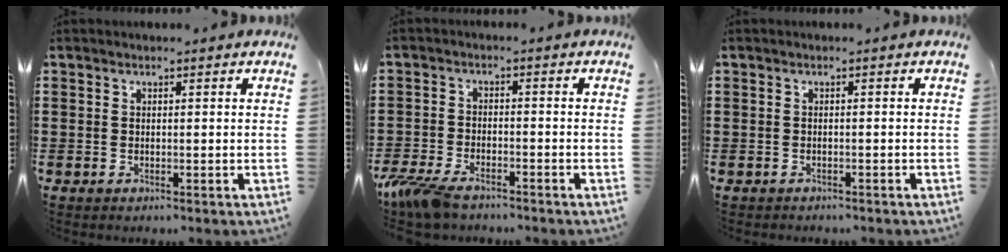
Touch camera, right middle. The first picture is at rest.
{"total": 5.6, "force": [-4.4, 1.5, 3.0], "torque": [-0.084, -0.009, -0.091]}
{"total": 0.6, "force": [-0.6, 0.1, 0.0], "torque": [0.000, 0.000, -0.012]}